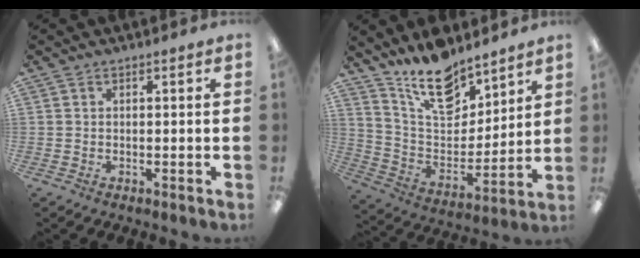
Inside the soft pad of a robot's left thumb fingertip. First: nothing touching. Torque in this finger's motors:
{"motor_torque": [0.31, 0.26, -0.07, -0.43, 0.05]}